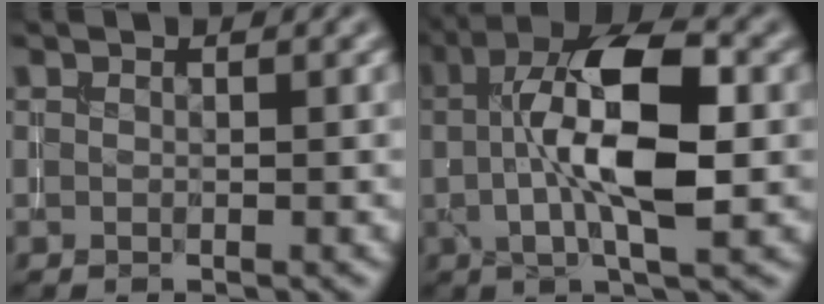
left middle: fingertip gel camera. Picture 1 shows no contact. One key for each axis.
{"total": 9.3, "fx": 0.9, "fy": 3.1, "fz": 8.7, "tx": -0.143, "ty": 0.014, "tz": 0.009}